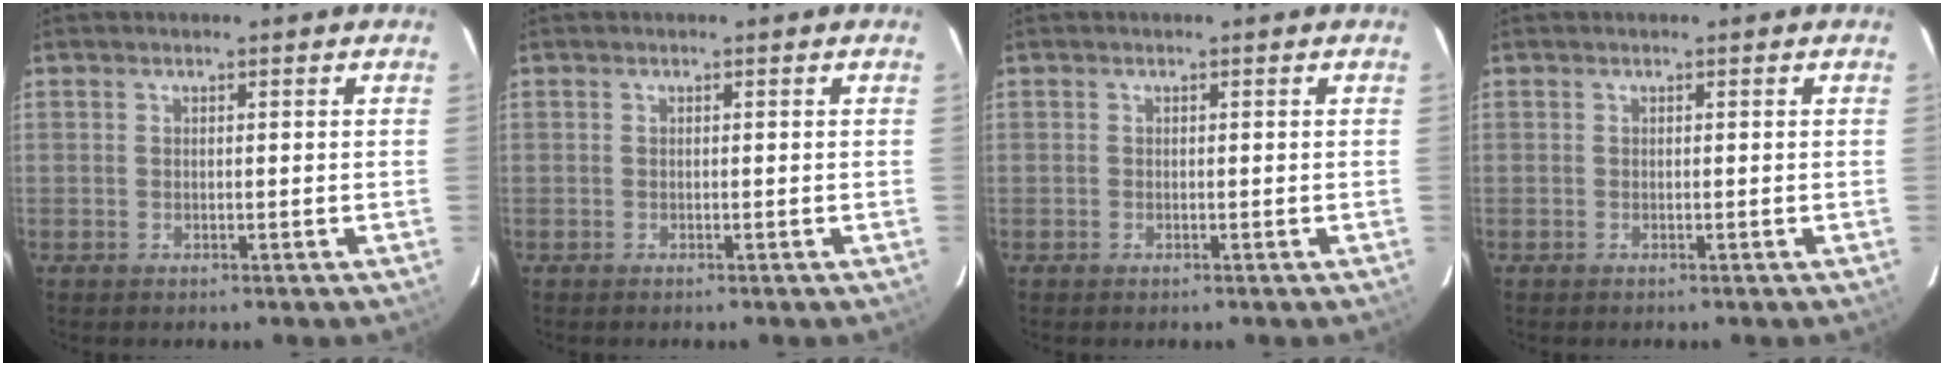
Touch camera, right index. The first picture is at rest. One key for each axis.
{"total": 0.0}
{"total": 0.0}
{"total": 0.0}